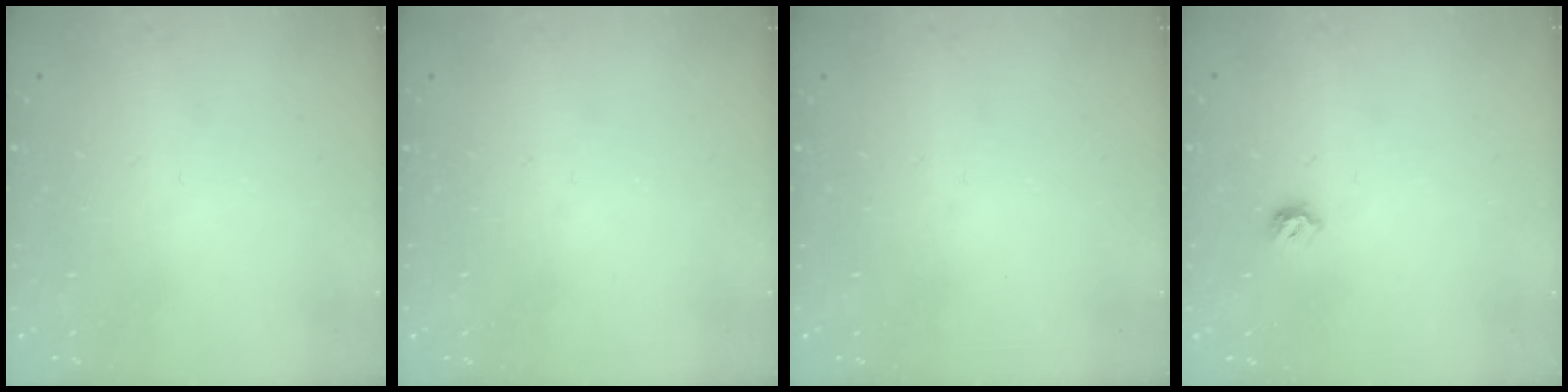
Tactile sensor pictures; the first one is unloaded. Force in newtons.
{"total": 0.0}
{"total": 0.0}
{"total": 6.1, "press": 6.0, "slide": 1.1}